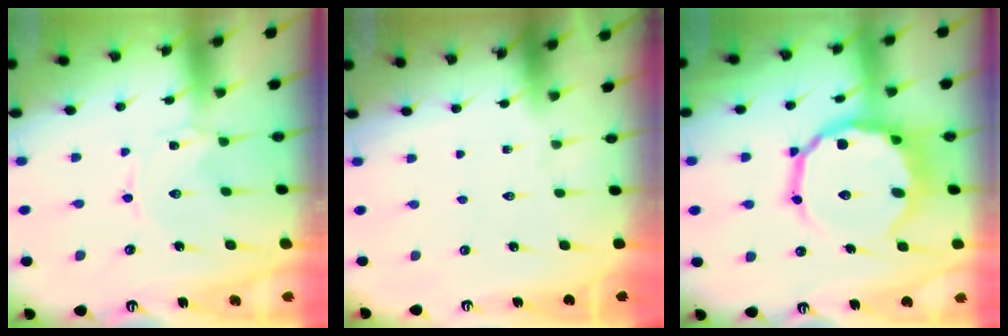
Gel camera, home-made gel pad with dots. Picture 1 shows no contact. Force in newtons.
{"total": 0.0}
{"total": 16.5, "press": 16.1, "slide": 3.3}